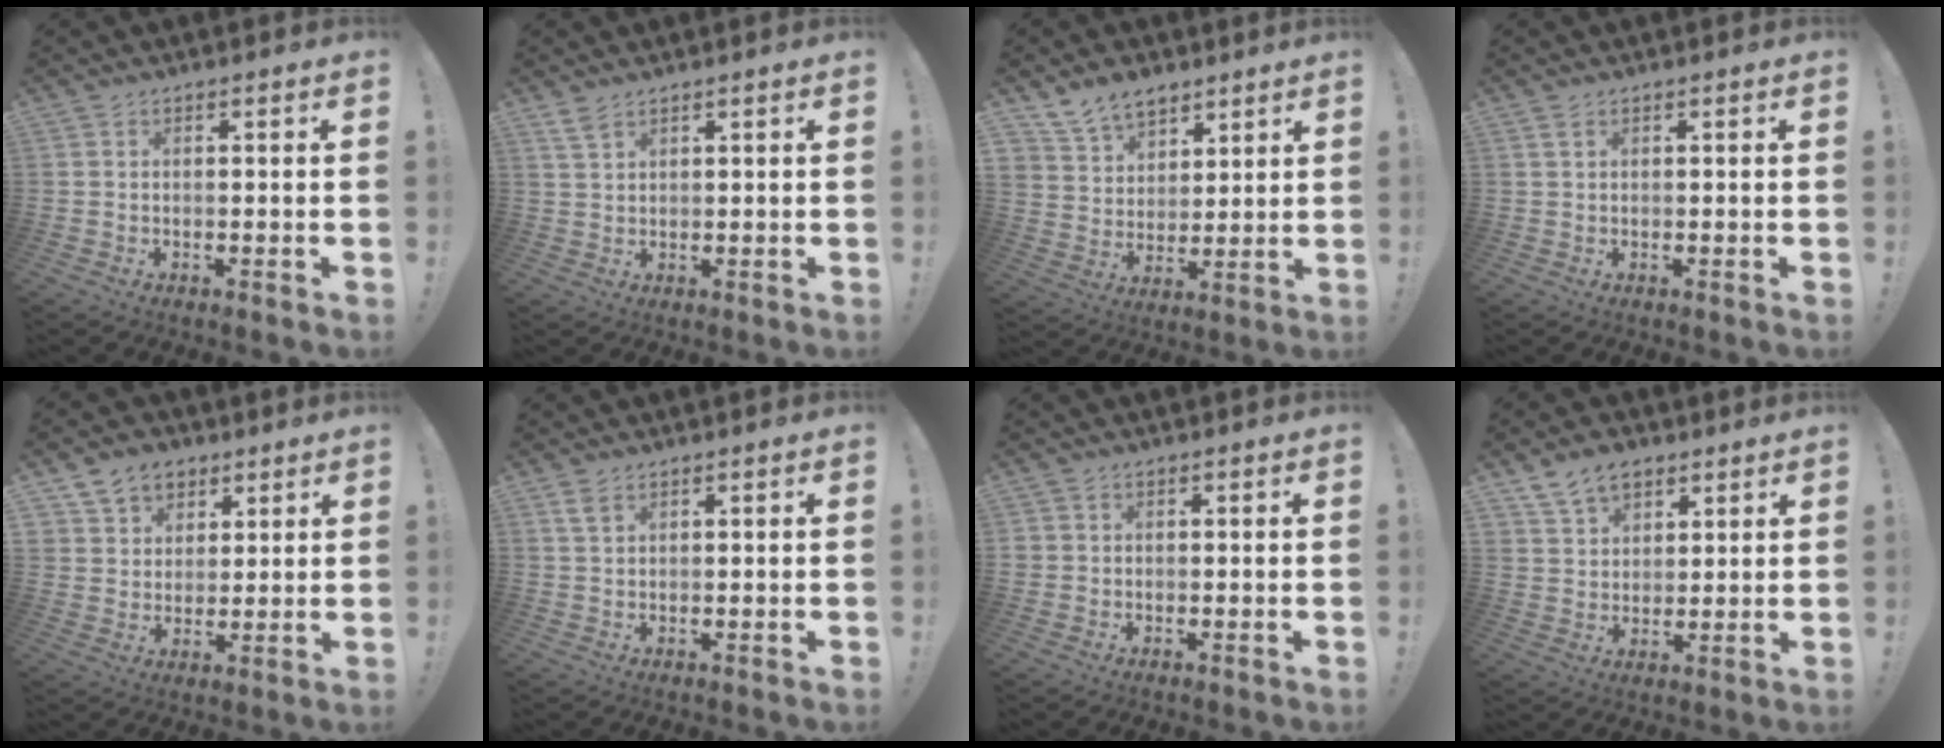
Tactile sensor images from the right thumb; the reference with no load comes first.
{"total": 3.3, "force": [2.5, 1.4, 1.6], "torque": [-0.023, -0.015, 0.047]}
{"total": 9.9, "force": [7.6, 6.0, 2.2], "torque": [-0.044, -0.053, 0.151]}
{"total": 1.2, "force": [0.7, 0.5, 0.9], "torque": [-0.015, 0.001, 0.011]}
{"total": 8.4, "force": [4.7, 6.8, 1.6], "torque": [-0.028, -0.030, 0.094]}
{"total": 3.0, "force": [1.7, 1.5, 1.9], "torque": [-0.028, -0.005, 0.031]}
{"total": 1.4, "force": [0.2, 1.3, 0.1], "torque": [0.006, -0.001, 0.003]}
{"total": 8.7, "force": [5.9, 5.7, 3.0], "torque": [-0.050, -0.029, 0.114]}